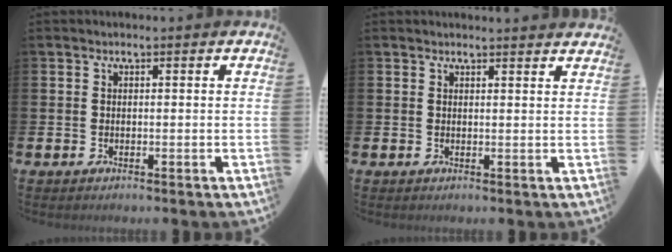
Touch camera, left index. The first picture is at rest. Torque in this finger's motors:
{"motor_torque": [1.07, -1.07, 0.06, 0.00]}